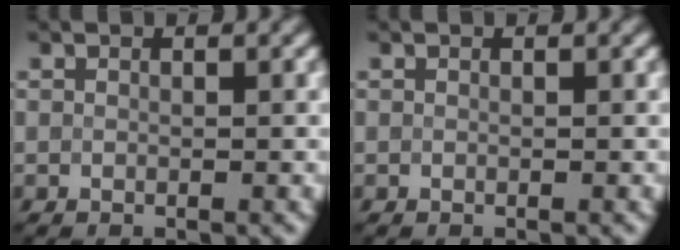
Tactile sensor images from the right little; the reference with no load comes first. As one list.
[{"total": 0.0}]